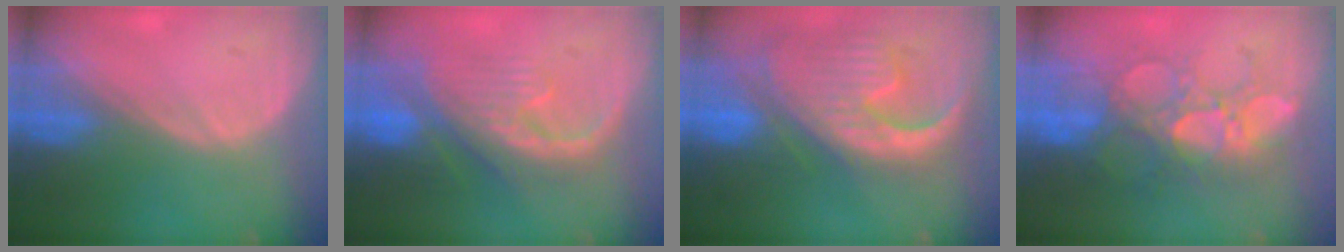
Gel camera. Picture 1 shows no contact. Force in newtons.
{"total": 10.3, "press": 9.1, "slide": 4.7}
{"total": 13.2, "press": 11.4, "slide": 6.7}
{"total": 10.3, "press": 9.3, "slide": 4.4}